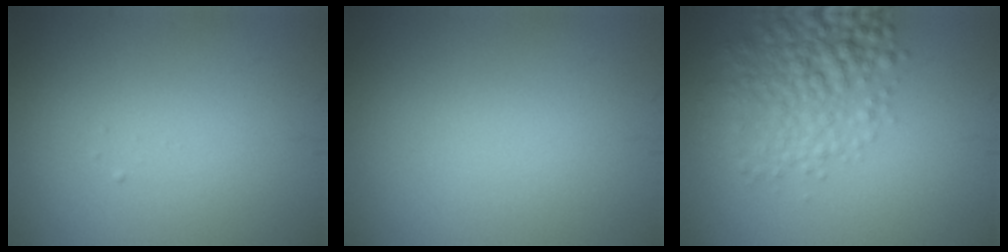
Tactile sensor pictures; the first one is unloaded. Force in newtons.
{"total": 0.0}
{"total": 5.5, "press": 5.5, "slide": 0.2}